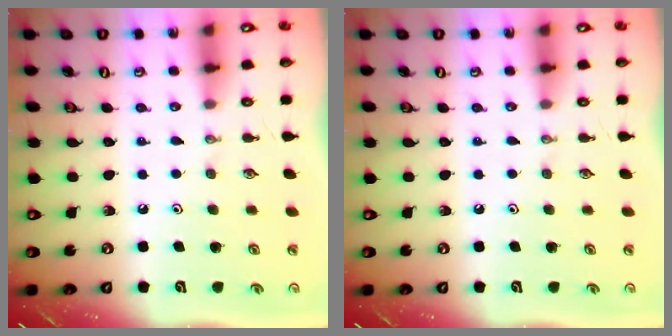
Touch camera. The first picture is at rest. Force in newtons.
{"total": 0.0}